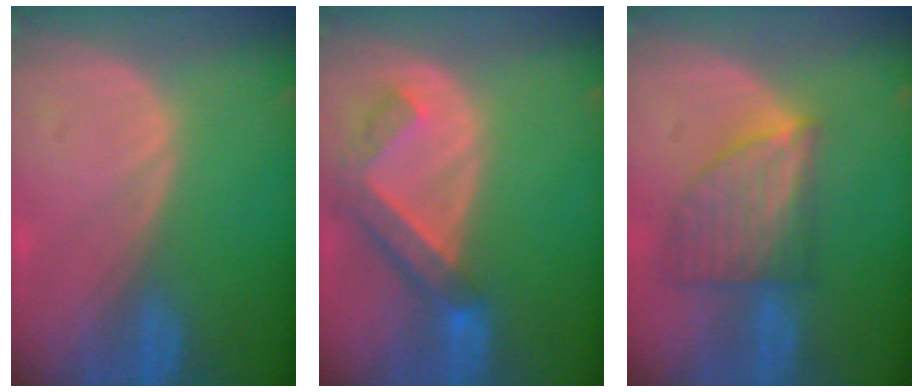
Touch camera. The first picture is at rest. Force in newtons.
{"total": 6.4, "press": 5.8, "slide": 2.8}
{"total": 7.2, "press": 6.6, "slide": 2.8}